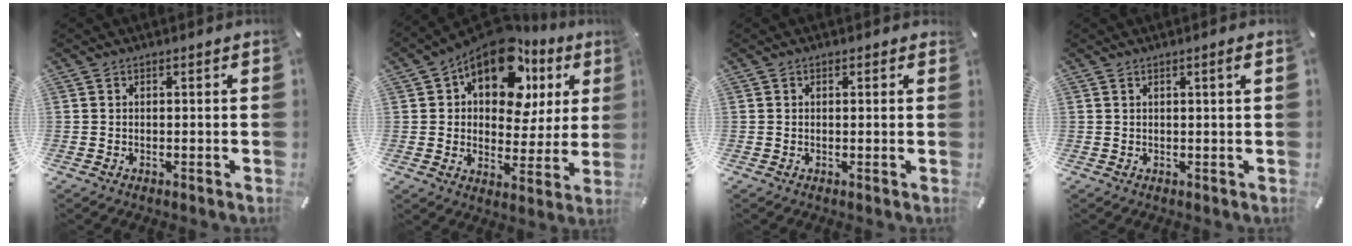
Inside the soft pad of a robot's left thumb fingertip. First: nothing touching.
{"total": 16.8, "force": [9.1, 9.6, 10.4], "torque": [-0.161, -0.048, 0.157]}
{"total": 0.7, "force": [0.3, 0.5, 0.4], "torque": [0.001, 0.000, 0.002]}
{"total": 1.8, "force": [0.7, 0.0, 1.7], "torque": [-0.033, 0.000, 0.010]}